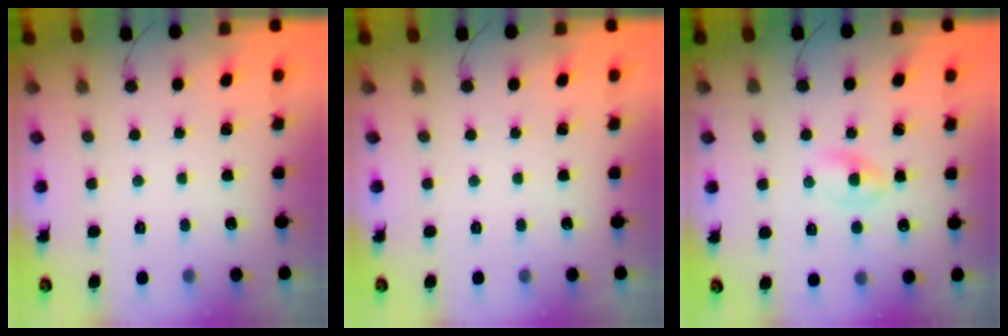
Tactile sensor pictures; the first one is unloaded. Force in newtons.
{"total": 0.0}
{"total": 1.9, "press": 1.7, "slide": 0.8}